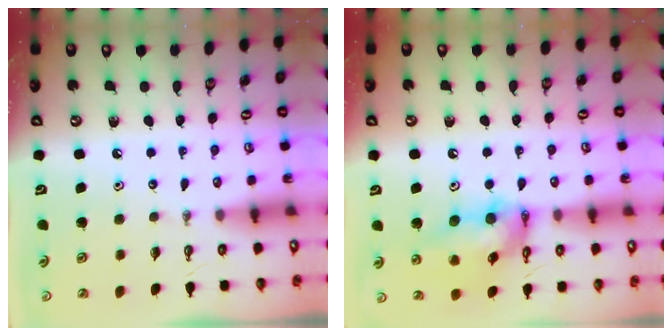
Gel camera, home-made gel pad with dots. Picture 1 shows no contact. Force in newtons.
{"total": 15.5, "press": 15.4, "slide": 1.7}